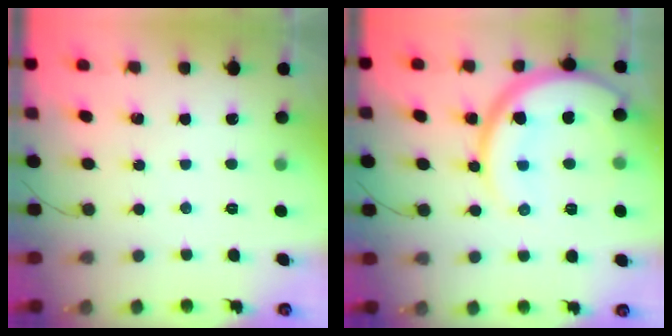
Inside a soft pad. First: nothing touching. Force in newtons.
{"total": 15.3, "press": 15.3, "slide": 1.1}